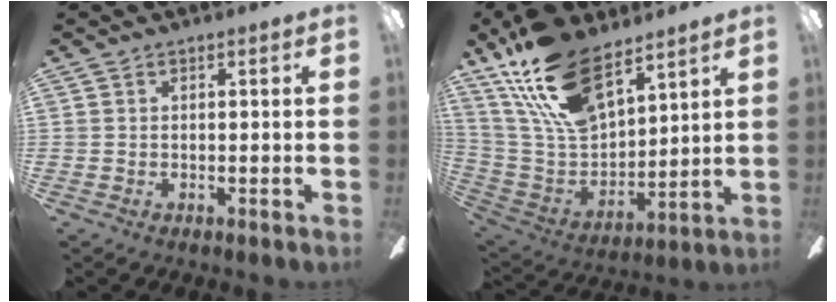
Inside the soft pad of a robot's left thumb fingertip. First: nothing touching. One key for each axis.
{"total": 21.2, "fx": 14.3, "fy": 9.7, "fz": 12.3, "tx": -0.260, "ty": -0.078, "tz": 0.258}